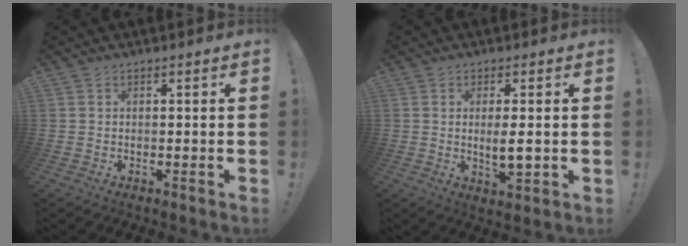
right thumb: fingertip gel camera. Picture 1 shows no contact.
{"total": 5.1, "force": [0.2, 1.3, 5.0], "torque": [-0.073, -0.016, 0.000]}